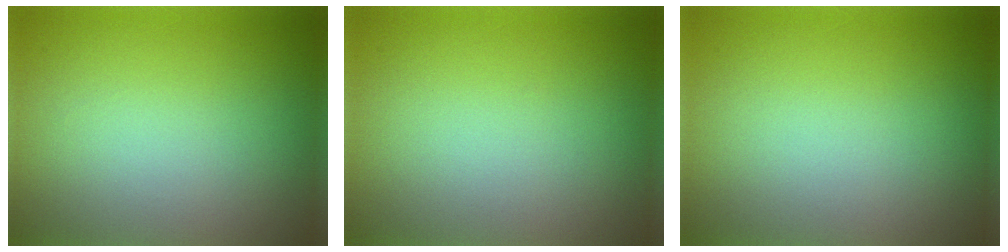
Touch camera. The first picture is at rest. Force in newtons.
{"total": 0.0}
{"total": 0.0}